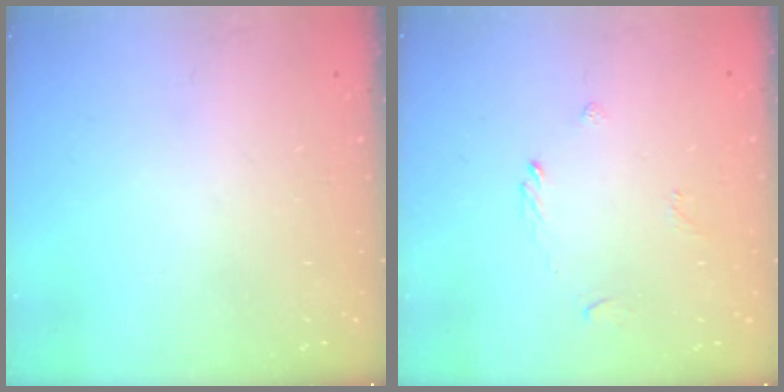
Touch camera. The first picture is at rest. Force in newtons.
{"total": 2.6, "press": 2.5, "slide": 0.8}